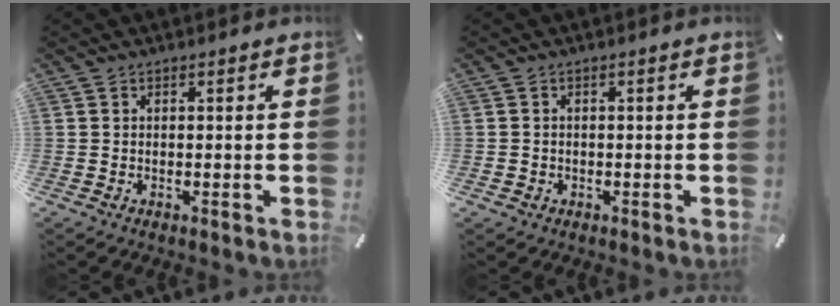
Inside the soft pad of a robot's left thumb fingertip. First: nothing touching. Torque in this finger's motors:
{"motor_torque": [-0.37, -0.25, -0.16, 0.25, 0.00]}